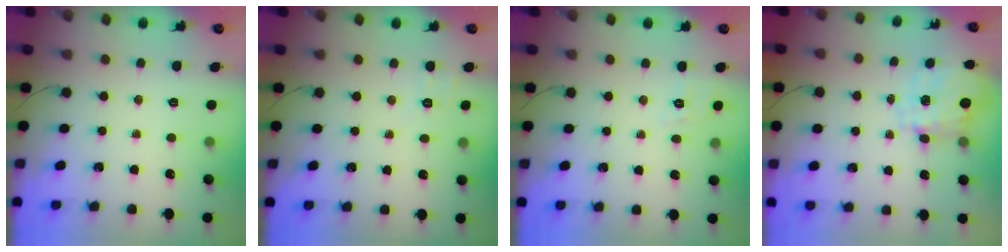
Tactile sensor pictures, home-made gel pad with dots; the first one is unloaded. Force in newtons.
{"total": 2.4, "press": 1.7, "slide": 1.7}
{"total": 1.9, "press": 0.4, "slide": 1.9}
{"total": 3.5, "press": 3.3, "slide": 1.0}